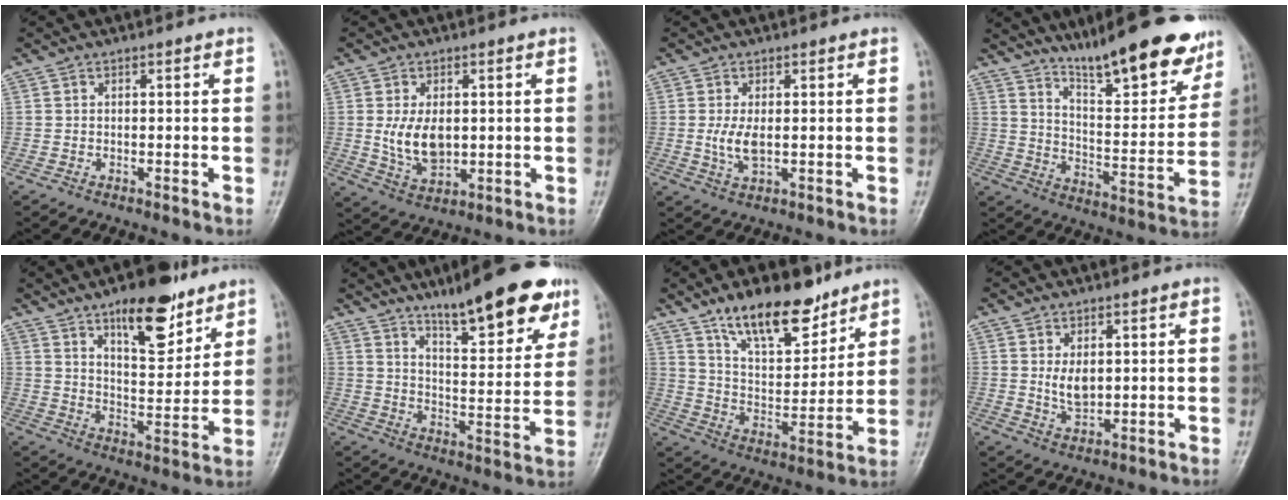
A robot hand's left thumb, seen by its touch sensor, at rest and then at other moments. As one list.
[{"total": 7.9, "force": [0.6, 4.9, 6.2], "torque": [-0.101, -0.012, 0.022]}, {"total": 4.2, "force": [0.1, 2.0, 3.7], "torque": [-0.077, -0.011, 0.006]}, {"total": 20.5, "force": [15.0, 5.0, 13.1], "torque": [-0.150, -0.082, 0.235]}, {"total": 14.5, "force": [9.4, 5.7, 9.4], "torque": [-0.105, -0.058, 0.149]}, {"total": 19.4, "force": [13.1, 4.8, 13.5], "torque": [-0.154, -0.060, 0.198]}, {"total": 16.2, "force": [11.5, 6.7, 9.2], "torque": [-0.110, -0.071, 0.203]}, {"total": 4.3, "force": [1.0, 2.5, 3.4], "torque": [-0.051, -0.014, 0.026]}]